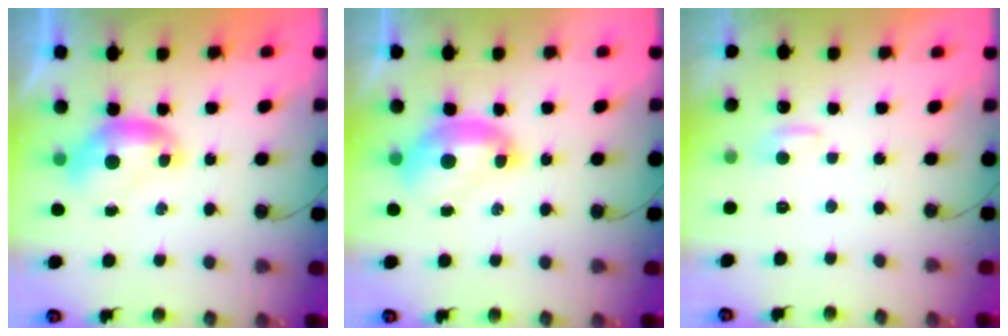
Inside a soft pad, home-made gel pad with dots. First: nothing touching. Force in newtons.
{"total": 2.3, "press": 2.3, "slide": 0.6}
{"total": 2.0, "press": 2.0, "slide": 0.3}